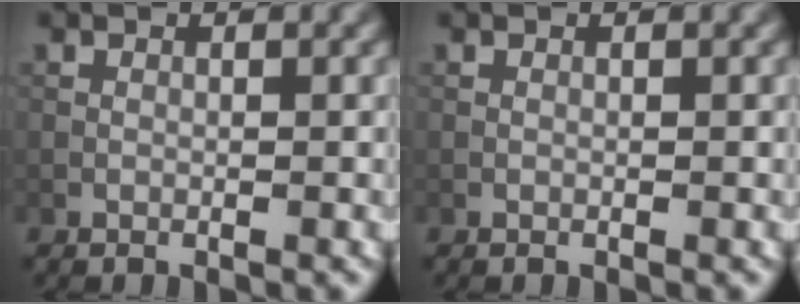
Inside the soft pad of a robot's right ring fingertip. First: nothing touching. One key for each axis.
{"total": 0.0}